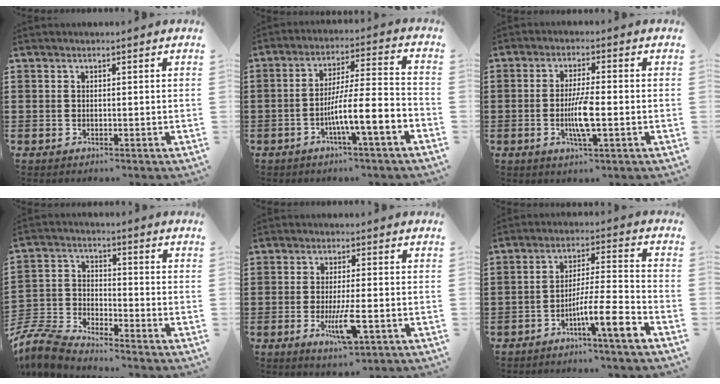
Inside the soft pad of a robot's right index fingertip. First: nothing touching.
{"total": 9.5, "force": [-4.3, 1.3, 8.3], "torque": [-0.138, 0.002, -0.075]}
{"total": 5.9, "force": [-1.3, 0.9, 5.7], "torque": [-0.117, -0.011, -0.029]}
{"total": 7.3, "force": [-7.1, 0.8, 1.7], "torque": [-0.062, -0.004, -0.148]}
{"total": 7.1, "force": [-2.5, 1.6, 6.4], "torque": [-0.129, -0.017, -0.043]}
{"total": 9.2, "force": [-5.3, 0.6, 7.5], "torque": [-0.130, -0.002, -0.095]}